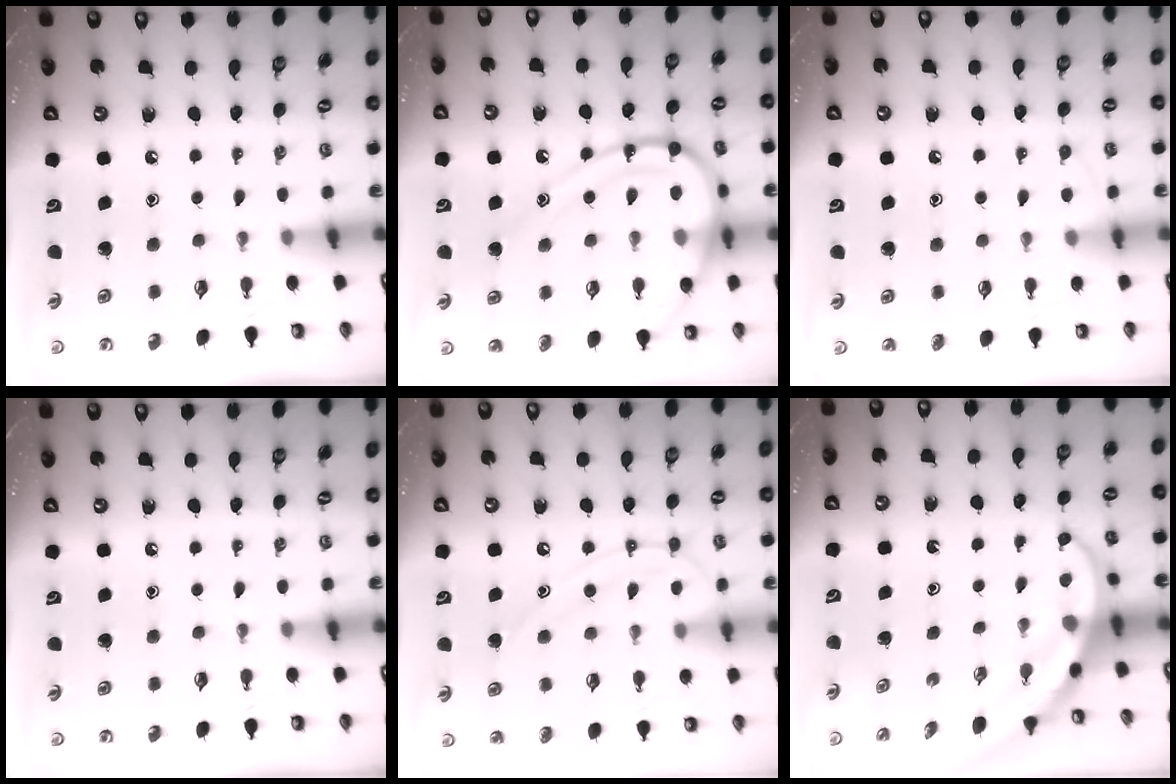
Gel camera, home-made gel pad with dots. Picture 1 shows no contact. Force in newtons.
{"total": 15.8, "press": 15.7, "slide": 1.2}
{"total": 4.2, "press": 4.2, "slide": 0.5}
{"total": 0.0}
{"total": 12.3, "press": 12.2, "slide": 1.2}
{"total": 4.0, "press": 3.9, "slide": 0.4}